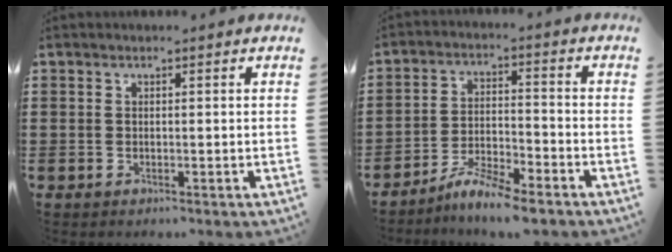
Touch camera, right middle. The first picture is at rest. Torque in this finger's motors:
{"motor_torque": [1.93, -0.21, 0.36, 0.15]}